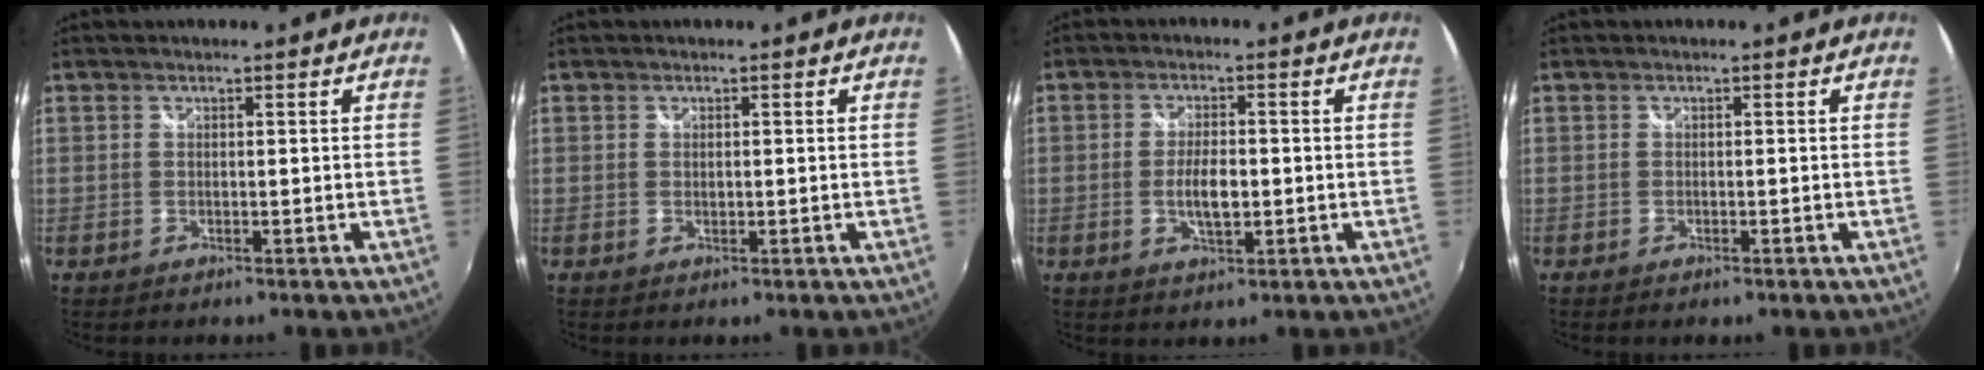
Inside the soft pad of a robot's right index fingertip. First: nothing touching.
{"total": 0.7, "force": [0.1, 0.5, 0.5], "torque": [-0.009, -0.001, 0.001]}
{"total": 5.2, "force": [-0.9, 2.2, 4.7], "torque": [-0.093, -0.003, -0.016]}
{"total": 0.9, "force": [-0.7, 0.5, 0.4], "torque": [-0.008, -0.005, -0.013]}